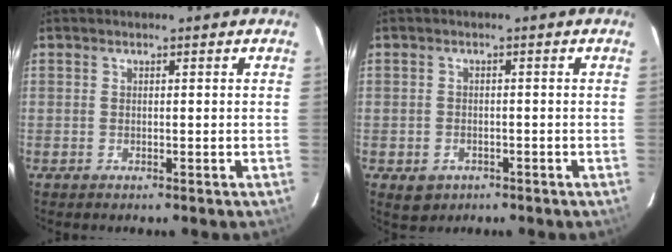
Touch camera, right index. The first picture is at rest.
{"total": 3.8, "force": [-1.8, 3.0, 1.3], "torque": [-0.032, 0.000, -0.019]}